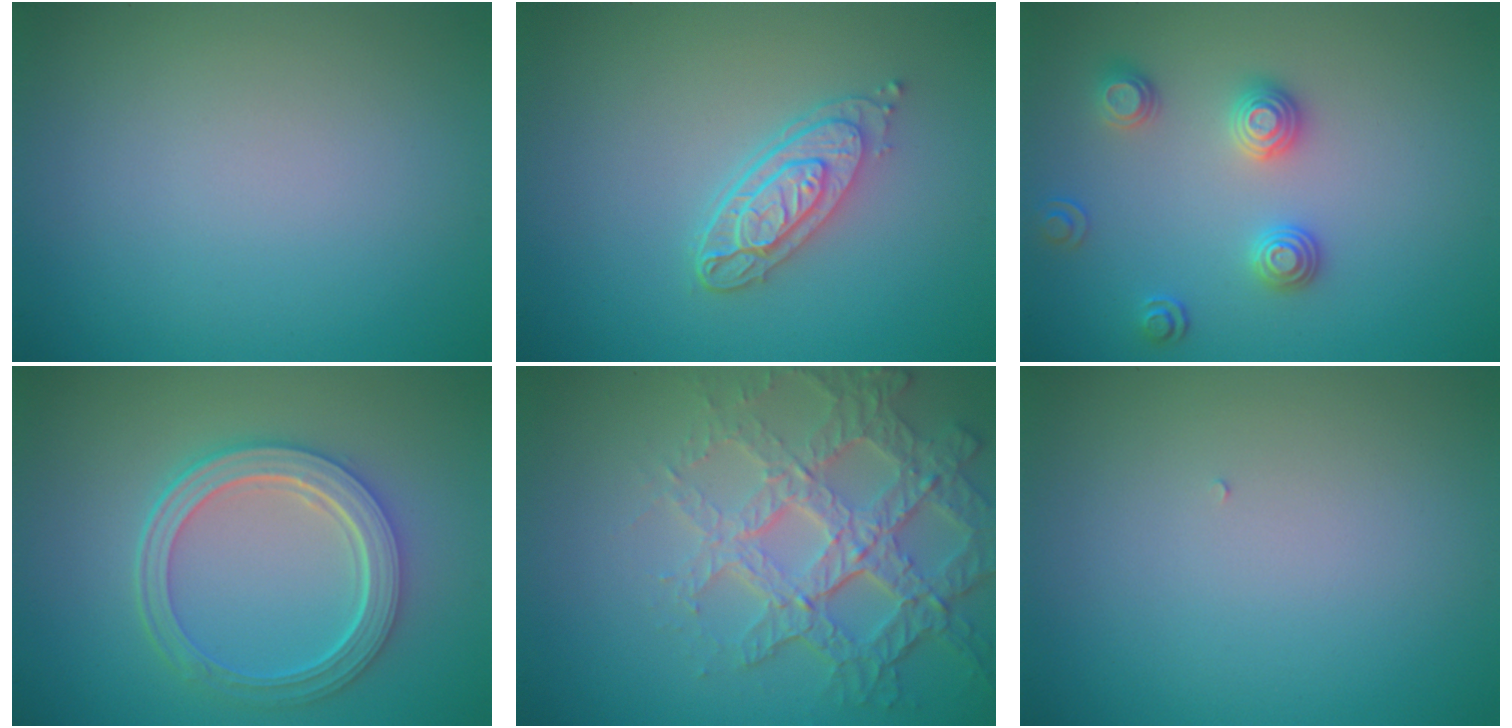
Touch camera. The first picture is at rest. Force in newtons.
{"total": 3.9, "press": 3.0, "slide": 2.5}
{"total": 2.7, "press": 2.6, "slide": 0.9}
{"total": 5.6, "press": 4.3, "slide": 3.5}
{"total": 7.1, "press": 5.1, "slide": 5.0}
{"total": 0.0}